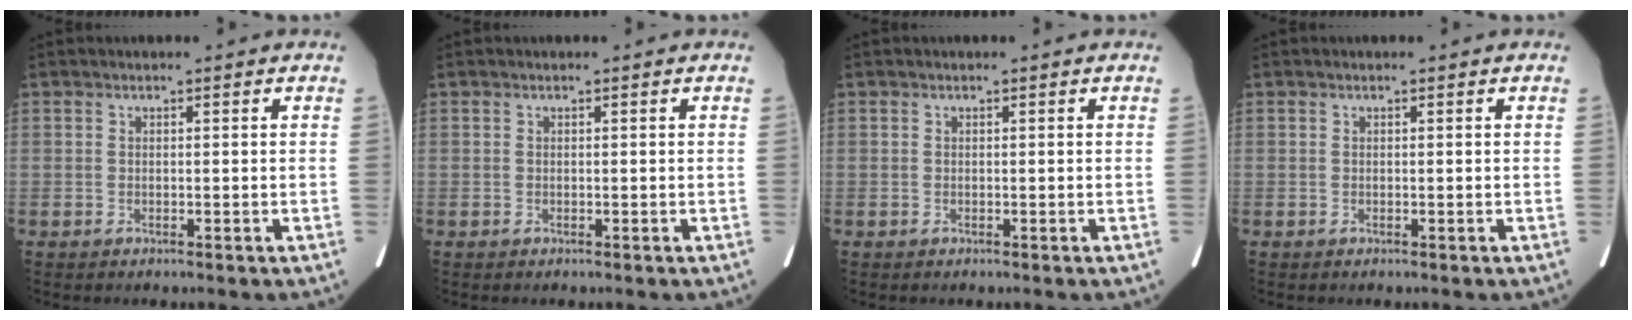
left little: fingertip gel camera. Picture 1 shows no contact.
{"total": 0.0}
{"total": 0.0}
{"total": 0.0}